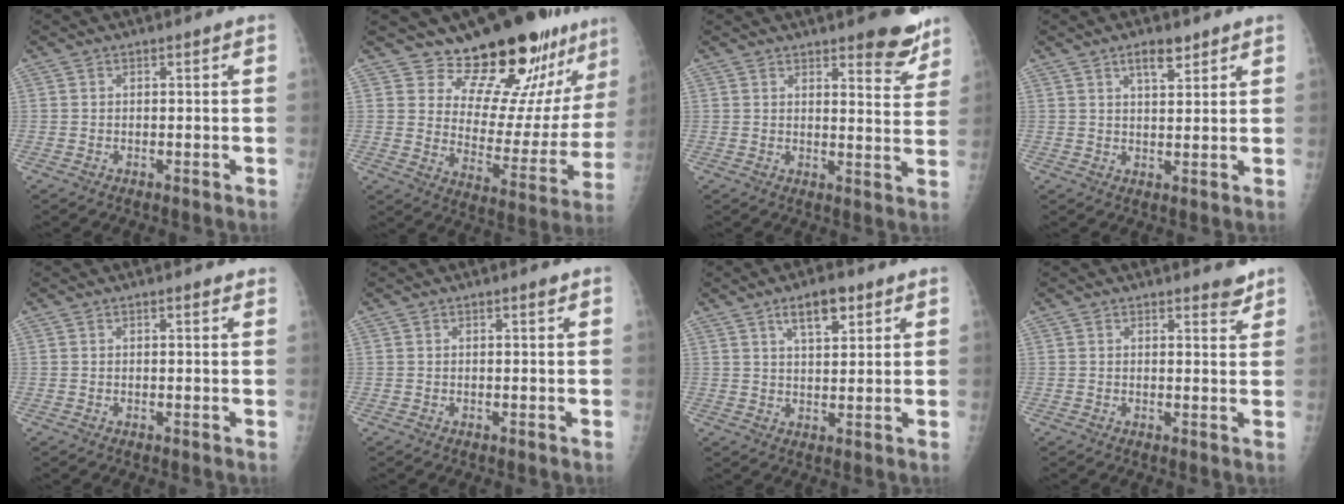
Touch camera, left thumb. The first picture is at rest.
{"total": 19.5, "force": [16.8, 6.2, 7.8], "torque": [-0.047, -0.146, 0.226]}
{"total": 8.3, "force": [6.1, 2.5, 5.0], "torque": [-0.032, -0.041, 0.074]}
{"total": 4.3, "force": [2.9, 1.6, 2.8], "torque": [-0.031, -0.017, 0.049]}
{"total": 1.3, "force": [0.9, 0.4, 0.8], "torque": [-0.010, -0.002, 0.011]}
{"total": 0.7, "force": [0.5, 0.0, 0.5], "torque": [-0.008, -0.002, 0.007]}
{"total": 6.4, "force": [3.7, 2.6, 4.6], "torque": [-0.057, -0.016, 0.061]}
{"total": 2.4, "force": [2.1, 0.7, 1.0], "torque": [-0.002, -0.016, 0.025]}